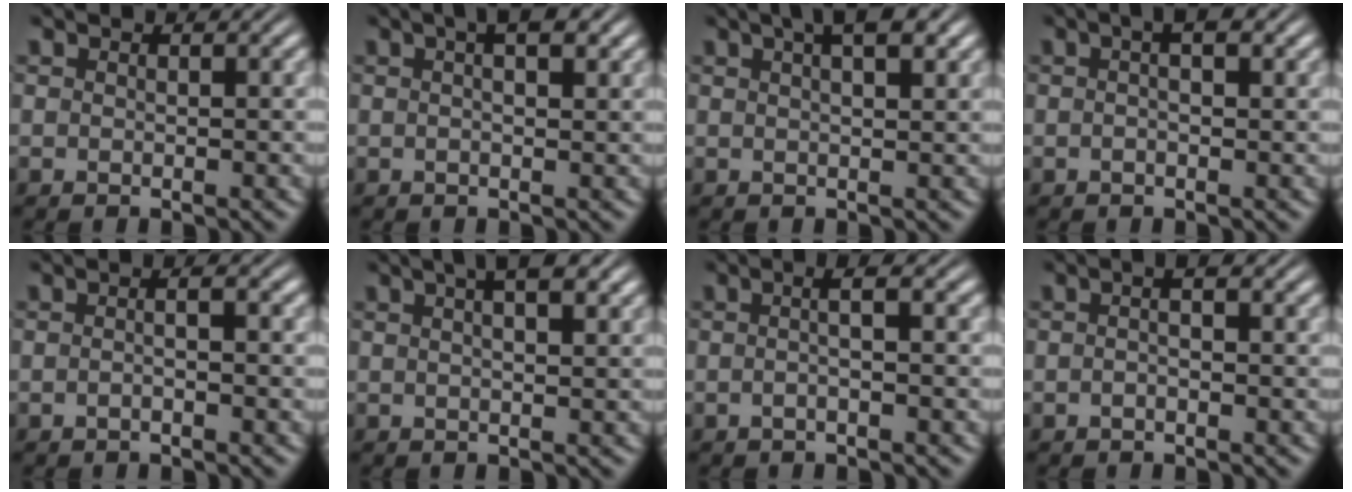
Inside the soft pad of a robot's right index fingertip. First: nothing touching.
{"total": 3.4, "force": [1.4, 0.9, 2.9], "torque": [-0.035, 0.013, 0.014]}
{"total": 4.9, "force": [2.6, 1.6, 3.8], "torque": [-0.049, 0.014, 0.036]}
{"total": 2.6, "force": [0.7, 0.8, 2.4], "torque": [-0.026, 0.017, 0.001]}
{"total": 1.3, "force": [-0.6, 0.2, 1.1], "torque": [-0.016, 0.004, -0.016]}
{"total": 4.4, "force": [2.2, 1.3, 3.5], "torque": [-0.046, 0.014, 0.028]}
{"total": 1.9, "force": [-0.5, -0.1, 1.8], "torque": [-0.028, 0.004, -0.012]}
{"total": 1.7, "force": [-0.1, 0.5, 1.6], "torque": [-0.018, 0.011, -0.010]}